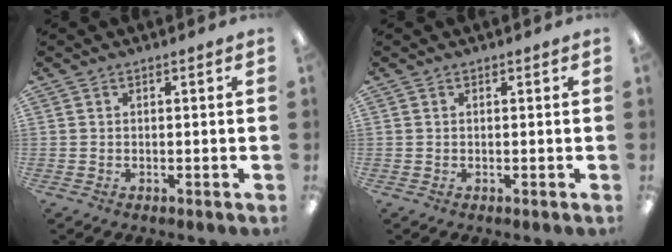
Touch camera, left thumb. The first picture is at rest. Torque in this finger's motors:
{"motor_torque": [-0.03, 0.02, -0.09, 0.09, 0.00]}